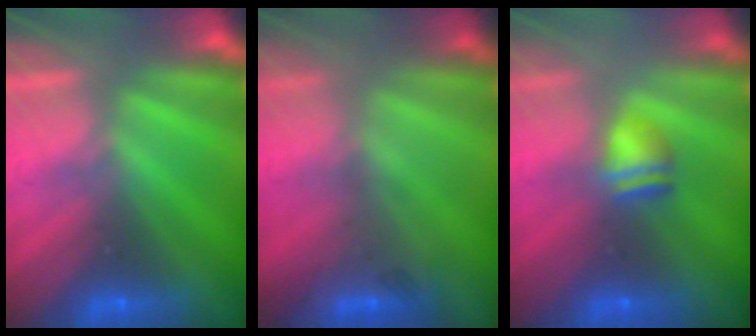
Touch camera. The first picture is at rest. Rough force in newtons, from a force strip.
{"total": 2.2}
{"total": 2.4}